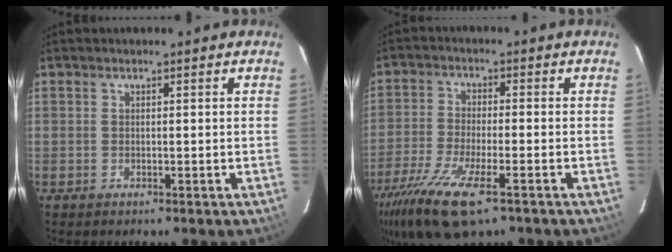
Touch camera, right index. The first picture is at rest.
{"total": 13.9, "force": [-8.5, 3.9, 10.3], "torque": [-0.223, -0.045, -0.161]}